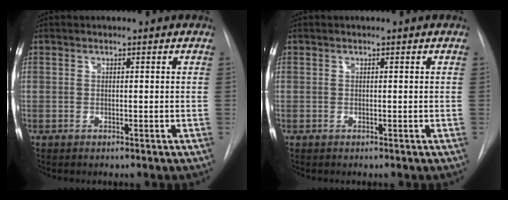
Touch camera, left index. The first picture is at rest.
{"total": 0.0}